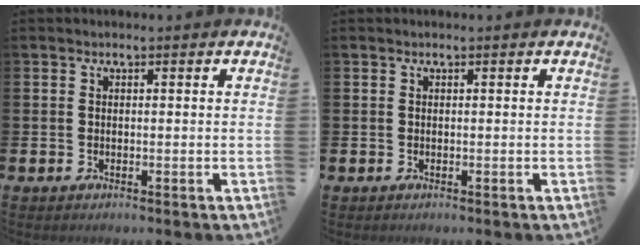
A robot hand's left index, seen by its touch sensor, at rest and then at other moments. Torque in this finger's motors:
{"motor_torque": [0.00, 0.00, -0.01, 0.00]}